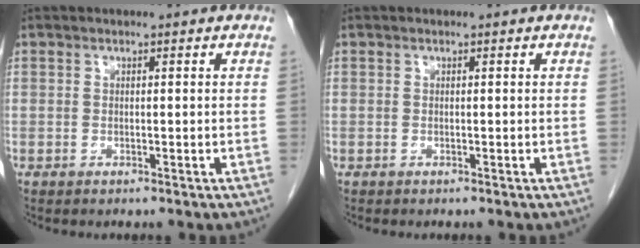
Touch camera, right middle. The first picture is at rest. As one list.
[{"total": 0.0}]